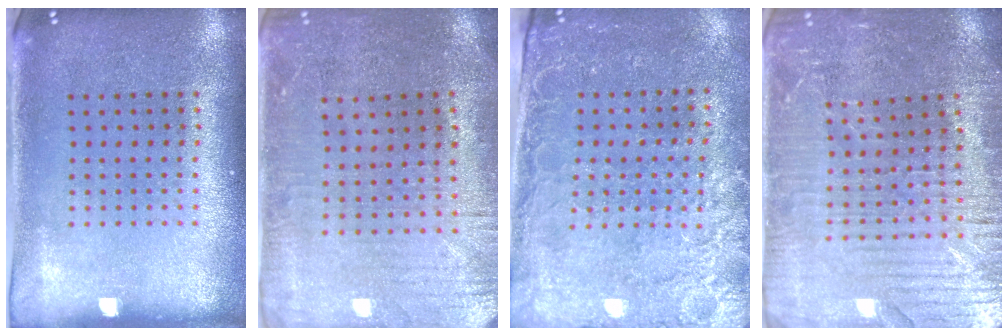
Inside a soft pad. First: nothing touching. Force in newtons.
{"total": 0.7, "press": 0.5, "slide": 0.5}
{"total": 2.8, "press": 2.6, "slide": 1.1}
{"total": 3.5, "press": 3.4, "slide": 0.7}